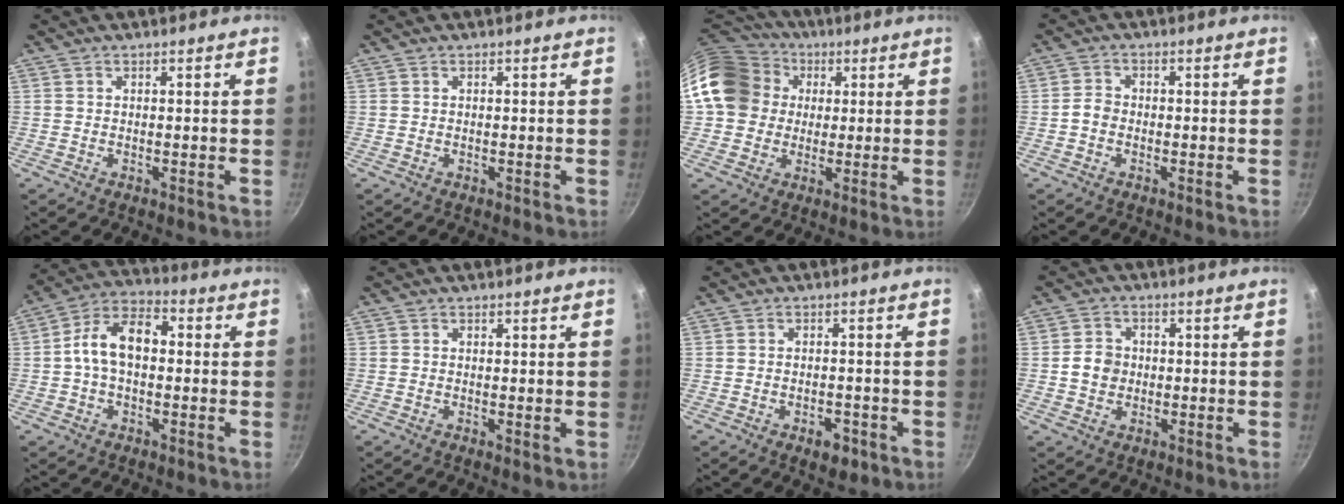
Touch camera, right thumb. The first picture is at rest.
{"total": 0.0}
{"total": 16.6, "force": [2.6, 14.6, 7.4], "torque": [-0.120, 0.038, 0.038]}
{"total": 2.5, "force": [-0.8, 2.0, 1.3], "torque": [-0.017, 0.016, -0.018]}
{"total": 10.8, "force": [0.2, 6.8, 8.4], "torque": [-0.126, 0.039, -0.014]}
{"total": 0.6, "force": [0.3, 0.2, 0.5], "torque": [-0.008, -0.006, 0.003]}
{"total": 3.8, "force": [-2.0, 2.1, 2.6], "torque": [-0.028, 0.014, -0.021]}
{"total": 4.8, "force": [-0.3, 4.2, 2.3], "torque": [-0.018, 0.010, -0.009]}